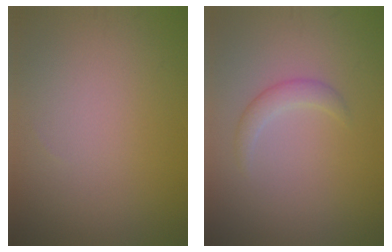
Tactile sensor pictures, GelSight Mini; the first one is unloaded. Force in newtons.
{"total": 1.6, "press": 1.6, "slide": 0.2}